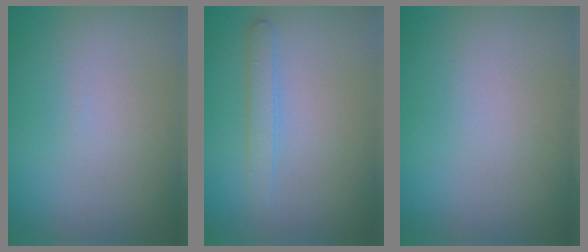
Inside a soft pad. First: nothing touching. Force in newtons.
{"total": 1.6, "press": 1.6, "slide": 0.1}
{"total": 0.0}